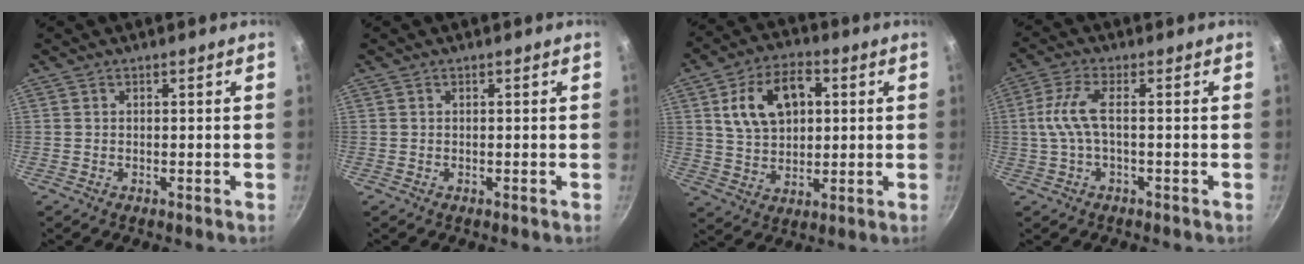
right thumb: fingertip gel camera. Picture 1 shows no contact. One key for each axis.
{"total": 0.0}
{"total": 13.5, "fx": 3.5, "fy": 8.8, "fz": 9.5, "tx": -0.138, "ty": 0.005, "tz": 0.059}
{"total": 6.1, "fx": -0.6, "fy": 1.9, "fz": 5.8, "tx": -0.141, "ty": 0.012, "tz": -0.014}